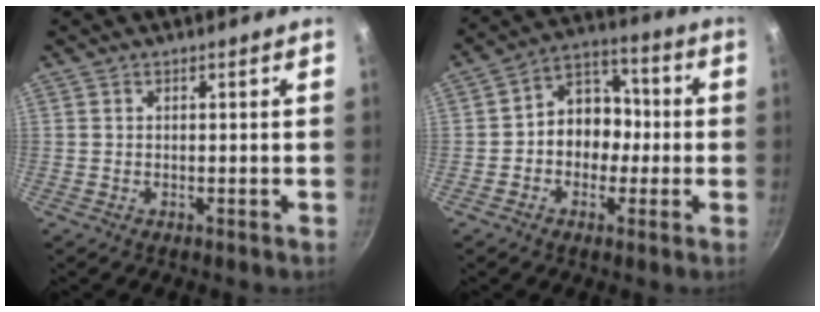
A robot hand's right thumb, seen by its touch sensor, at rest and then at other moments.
{"total": 10.3, "force": [-1.2, 8.4, 5.8], "torque": [-0.029, 0.041, -0.036]}